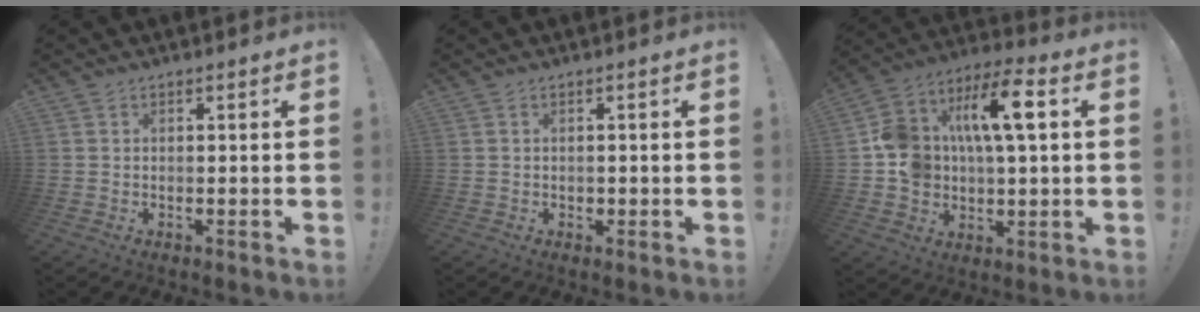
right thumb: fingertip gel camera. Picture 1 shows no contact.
{"total": 0.9, "force": [-0.1, 0.8, 0.2], "torque": [-0.002, 0.002, -0.002]}
{"total": 14.7, "force": [3.2, 10.0, 10.3], "torque": [-0.172, 0.011, 0.059]}